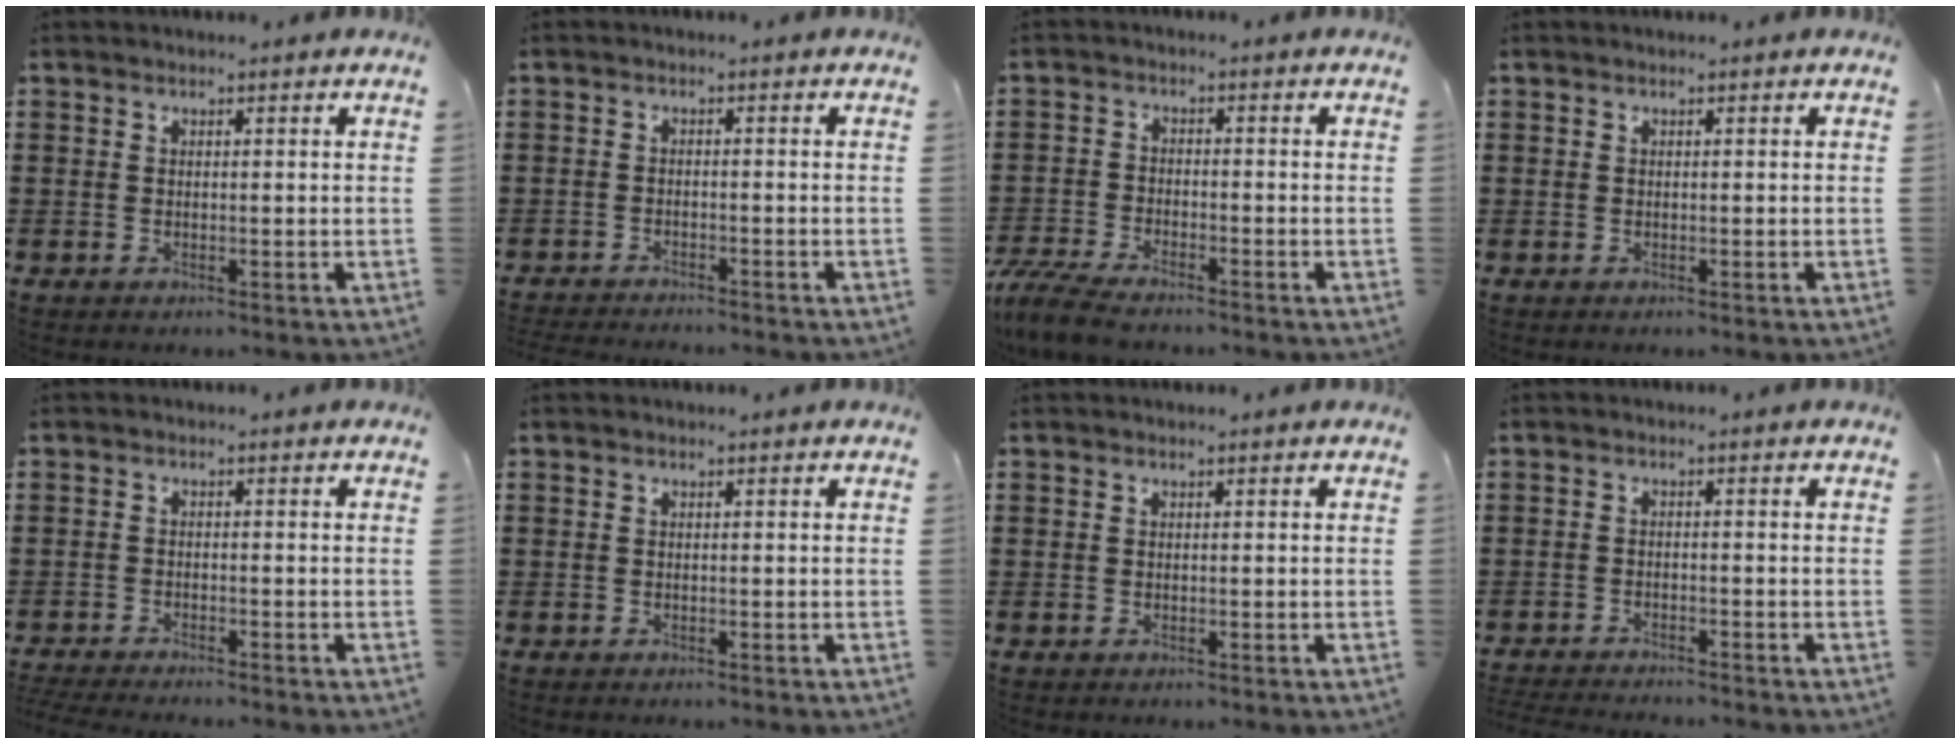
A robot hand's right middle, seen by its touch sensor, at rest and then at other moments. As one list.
[{"total": 2.1, "force": [-2.1, 0.1, 0.0], "torque": [-0.006, 0.000, -0.044]}, {"total": 5.6, "force": [-5.1, 1.0, 2.2], "torque": [-0.060, -0.002, -0.103]}, {"total": 0.5, "force": [0.0, 0.5, -0.1], "torque": [0.008, 0.002, -0.004]}, {"total": 2.4, "force": [-2.4, 0.0, 0.2], "torque": [-0.014, -0.005, -0.052]}, {"total": 0.0}, {"total": 0.0}, {"total": 2.5, "force": [-2.5, 0.1, 0.0], "torque": [-0.013, -0.005, -0.057]}]